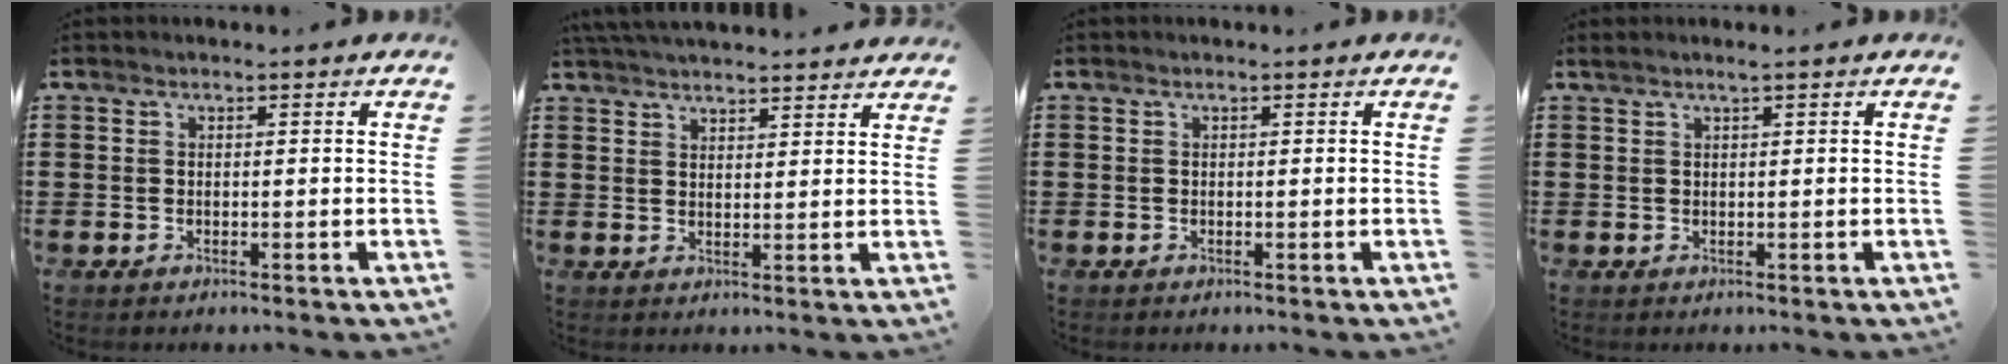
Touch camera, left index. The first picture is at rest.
{"total": 3.5, "force": [3.4, -0.2, 0.5], "torque": [-0.019, -0.011, 0.063]}
{"total": 0.0}
{"total": 1.0, "force": [0.3, -0.2, 0.9], "torque": [-0.015, -0.002, 0.006]}